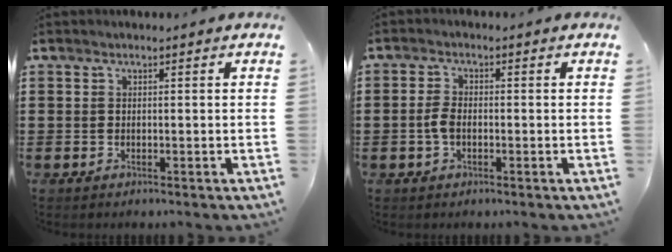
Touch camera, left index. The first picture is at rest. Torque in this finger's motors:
{"motor_torque": [0.64, 0.58, 0.18, 0.07]}